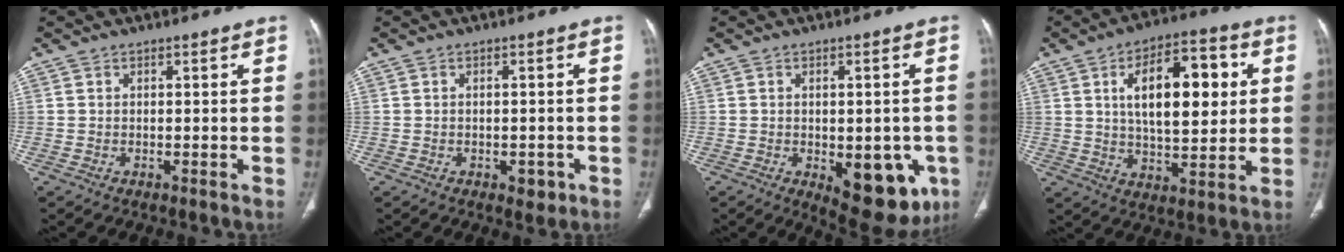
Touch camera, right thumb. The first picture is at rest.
{"total": 2.8, "force": [-1.2, 1.7, 1.9], "torque": [-0.016, 0.006, -0.008]}
{"total": 13.9, "force": [-4.5, 7.0, 11.1], "torque": [-0.111, -0.002, -0.040]}
{"total": 16.9, "force": [3.8, 7.9, 14.5], "torque": [-0.193, 0.001, 0.059]}